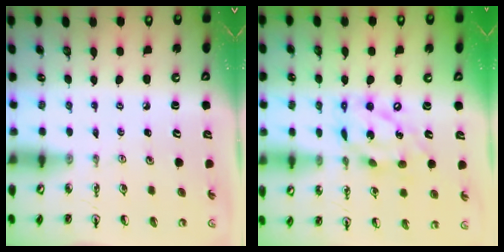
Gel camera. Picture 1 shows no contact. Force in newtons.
{"total": 14.6, "press": 14.6, "slide": 1.2}